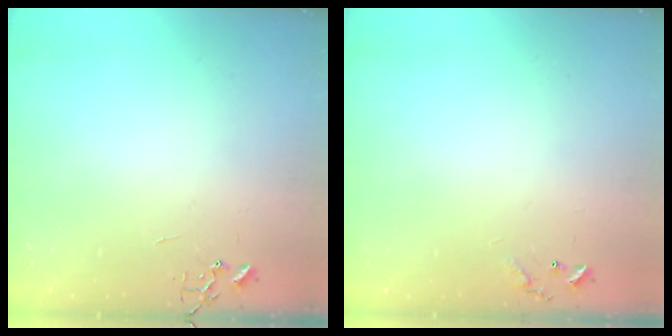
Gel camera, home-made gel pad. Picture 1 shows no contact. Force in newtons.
{"total": 6.6, "press": 6.6, "slide": 0.5}